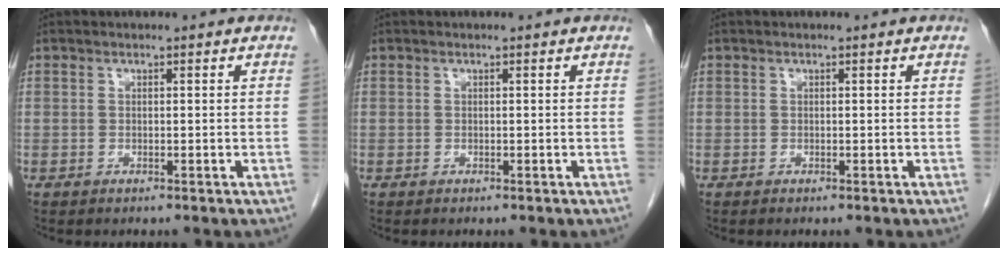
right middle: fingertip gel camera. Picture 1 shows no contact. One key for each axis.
{"total": 0.0}
{"total": 0.0}